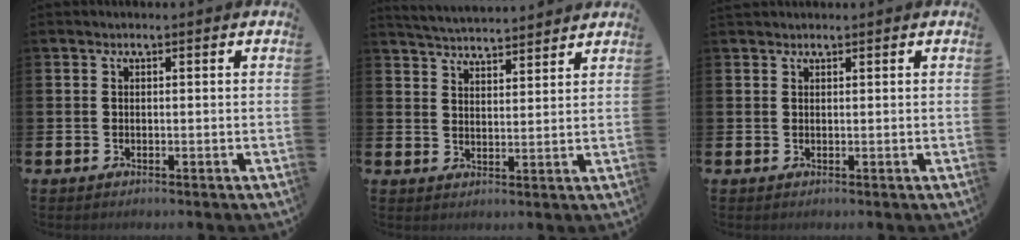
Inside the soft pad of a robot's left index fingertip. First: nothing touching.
{"total": 4.7, "force": [4.7, 0.1, 0.0], "torque": [-0.019, -0.027, 0.085]}
{"total": 0.9, "force": [0.9, 0.2, -0.1], "torque": [0.012, -0.002, 0.014]}